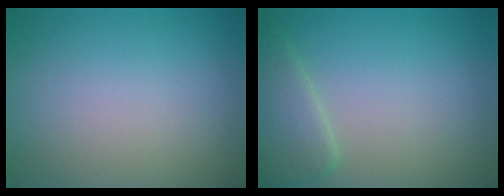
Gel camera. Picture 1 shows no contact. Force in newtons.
{"total": 3.0, "press": 2.9, "slide": 0.2}